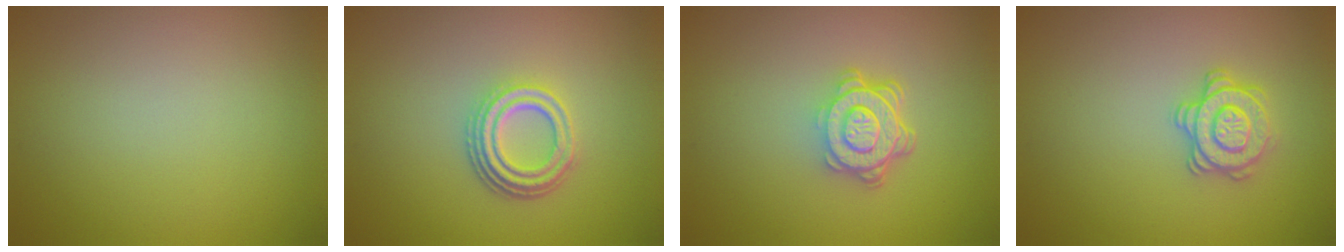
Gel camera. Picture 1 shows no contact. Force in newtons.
{"total": 4.1, "press": 3.1, "slide": 2.7}
{"total": 4.8, "press": 3.4, "slide": 3.4}
{"total": 2.8, "press": 2.7, "slide": 0.7}